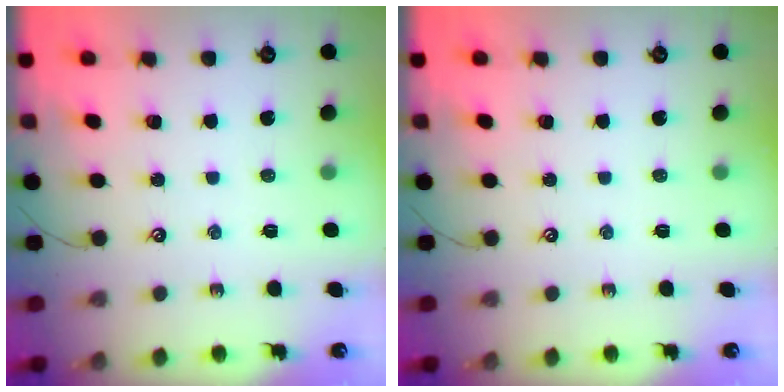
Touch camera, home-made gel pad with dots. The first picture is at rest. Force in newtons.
{"total": 0.0}